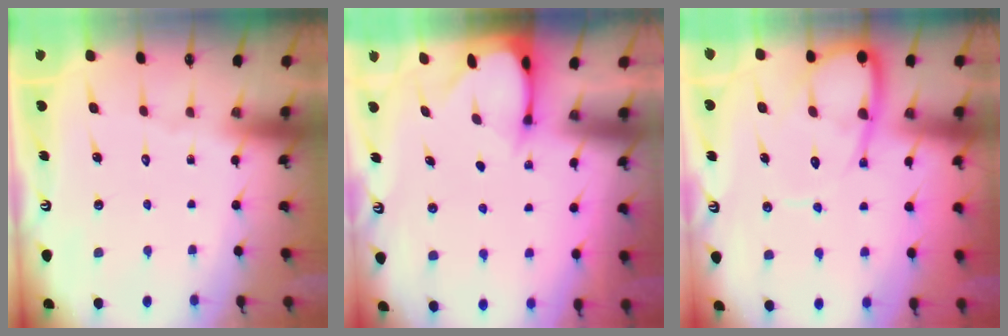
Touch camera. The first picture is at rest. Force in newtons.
{"total": 2.4, "press": 2.3, "slide": 0.3}
{"total": 10.4, "press": 10.3, "slide": 1.2}